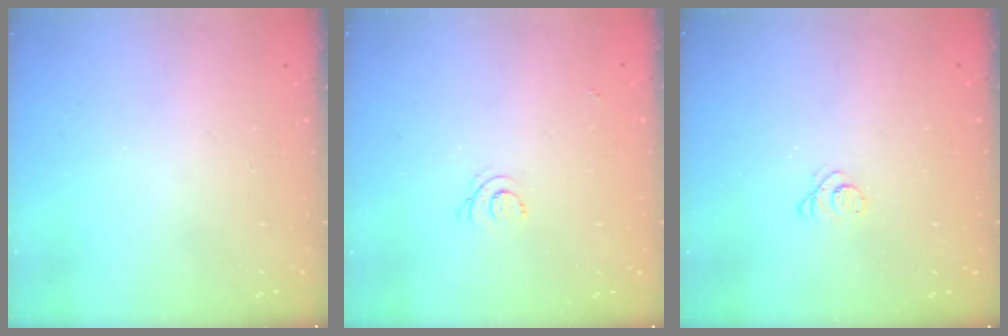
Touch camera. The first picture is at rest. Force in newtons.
{"total": 3.4, "press": 3.4, "slide": 0.5}
{"total": 2.6, "press": 2.6, "slide": 0.3}